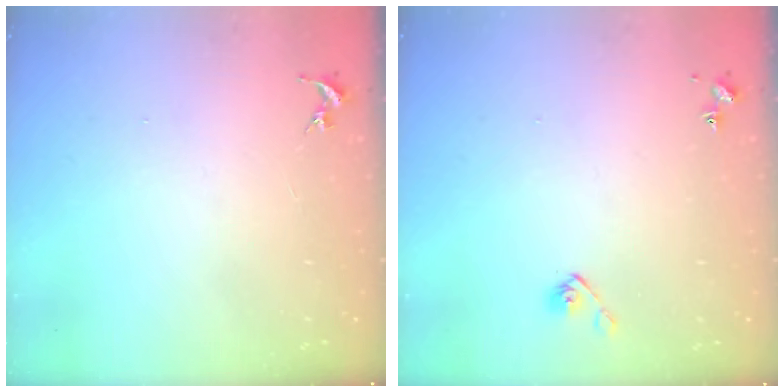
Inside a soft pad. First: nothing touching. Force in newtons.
{"total": 5.2, "press": 5.1, "slide": 0.6}